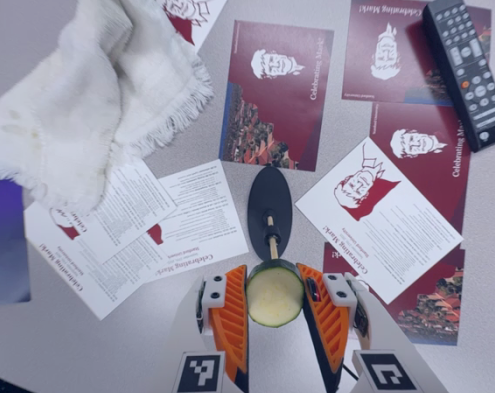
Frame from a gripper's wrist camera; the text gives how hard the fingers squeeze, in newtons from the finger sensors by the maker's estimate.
{"total": 12.3, "left": 12.6, "right": 12.0}